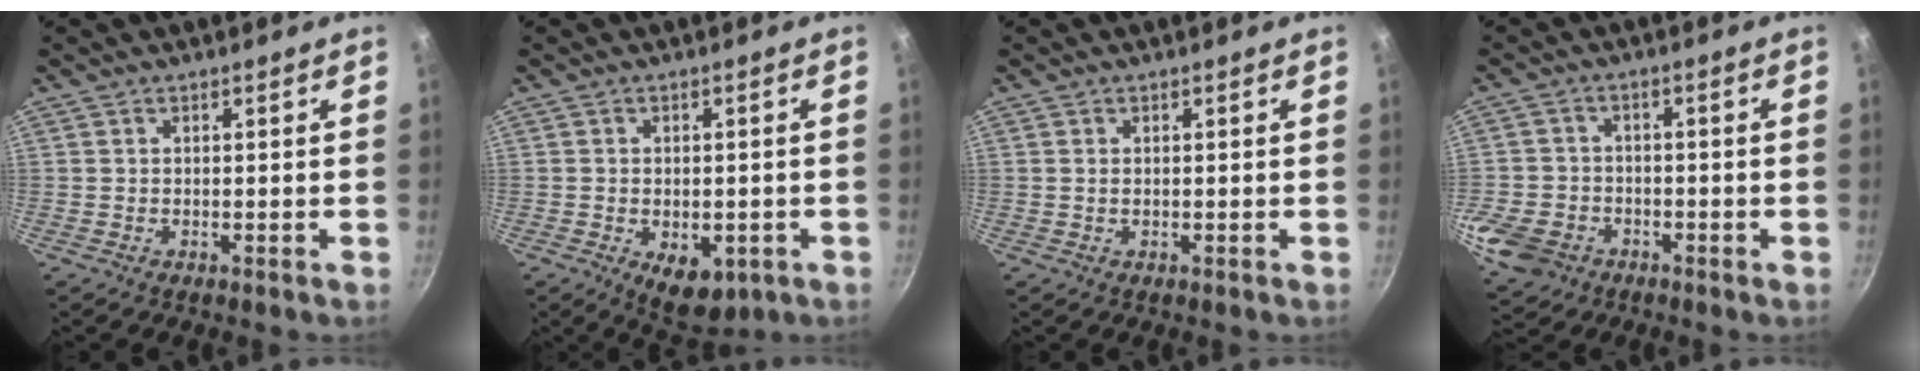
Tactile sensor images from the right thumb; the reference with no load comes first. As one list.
[{"total": 7.8, "force": [-2.8, 4.5, 5.7], "torque": [-0.069, 0.003, -0.026]}, {"total": 0.6, "force": [0.1, 0.3, 0.4], "torque": [-0.010, 0.001, 0.004]}, {"total": 9.4, "force": [-4.0, 7.5, 3.9], "torque": [-0.086, 0.017, -0.064]}]